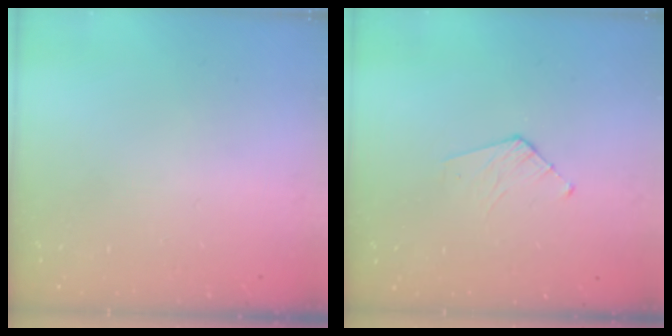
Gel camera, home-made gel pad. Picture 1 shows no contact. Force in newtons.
{"total": 3.5, "press": 3.5, "slide": 0.3}